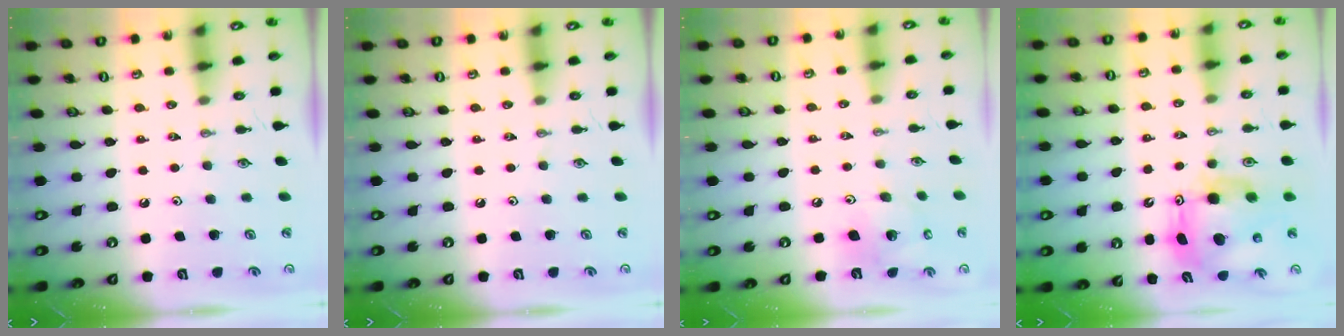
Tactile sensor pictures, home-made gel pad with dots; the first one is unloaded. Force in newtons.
{"total": 0.0}
{"total": 12.5, "press": 12.3, "slide": 2.2}
{"total": 11.1, "press": 11.0, "slide": 1.2}